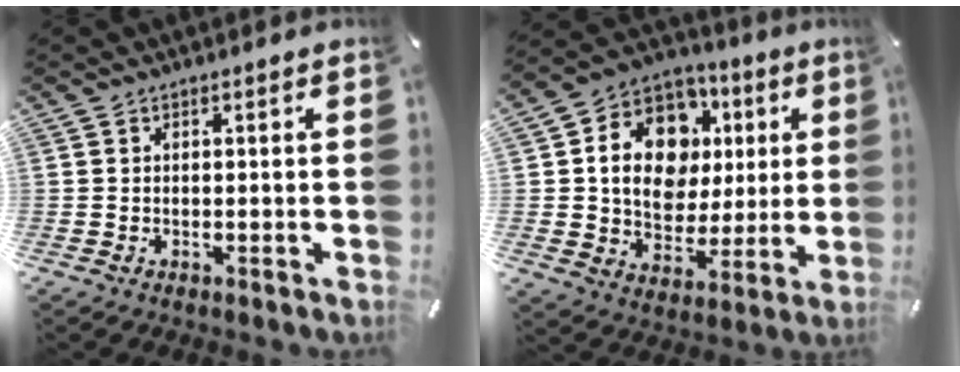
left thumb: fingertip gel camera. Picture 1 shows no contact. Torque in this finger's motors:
{"motor_torque": [2.43, 2.29, 0.50, -0.09, 0.22]}